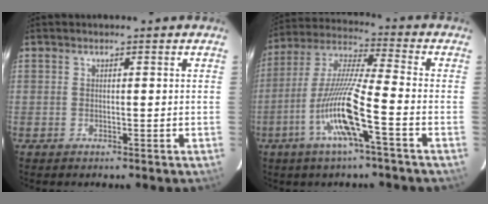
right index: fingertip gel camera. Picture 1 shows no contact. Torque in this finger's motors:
{"motor_torque": [1.79, -0.35, 1.05, 0.21]}